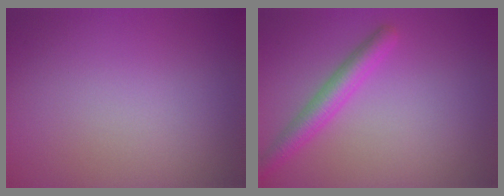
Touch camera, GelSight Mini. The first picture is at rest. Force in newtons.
{"total": 2.9, "press": 2.9, "slide": 0.1}